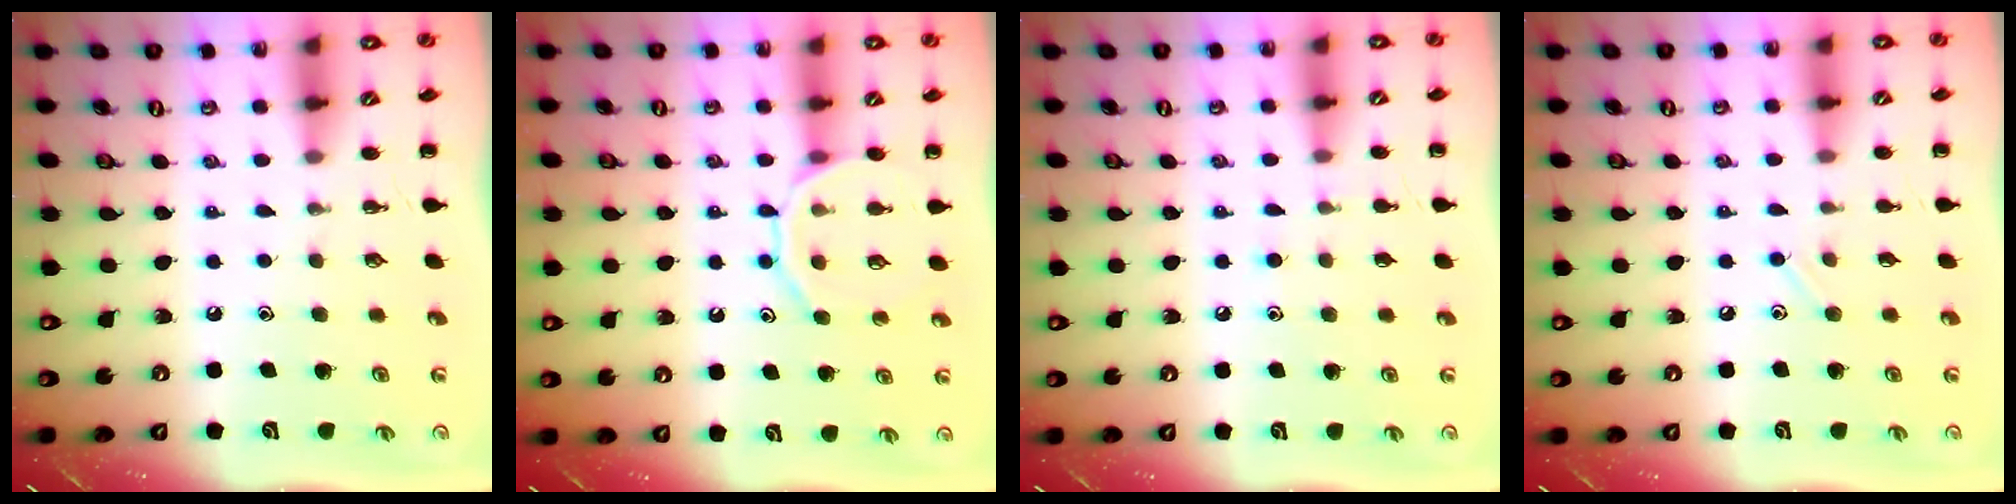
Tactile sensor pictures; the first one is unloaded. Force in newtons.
{"total": 10.1, "press": 10.1, "slide": 1.2}
{"total": 5.2, "press": 4.9, "slide": 1.6}
{"total": 4.0, "press": 3.8, "slide": 1.2}